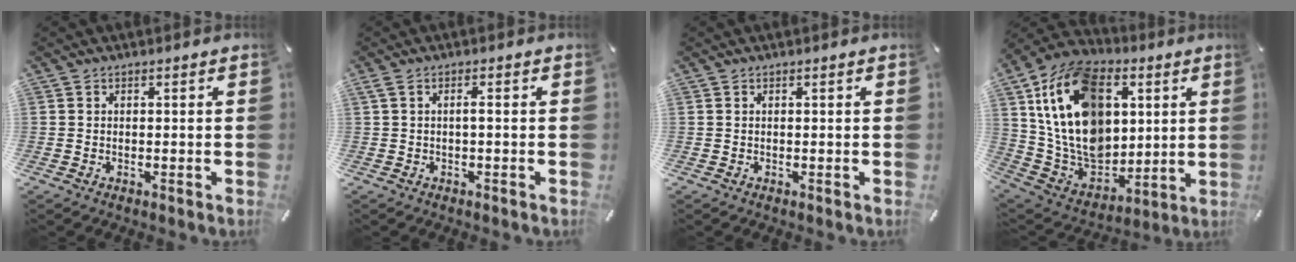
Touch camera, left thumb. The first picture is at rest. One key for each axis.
{"total": 2.3, "fx": 0.0, "fy": 0.2, "fz": 2.3, "tx": -0.043, "ty": 0.001, "tz": -0.003}
{"total": 0.0}
{"total": 23.9, "fx": 6.3, "fy": 17.4, "fz": 15.1, "tx": -0.306, "ty": -0.026, "tz": 0.117}